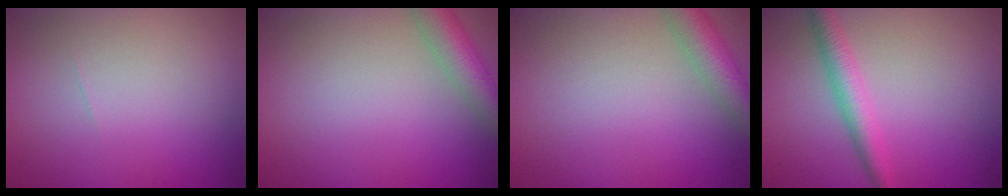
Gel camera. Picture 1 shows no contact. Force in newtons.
{"total": 4.4, "press": 4.4, "slide": 0.3}
{"total": 4.4, "press": 4.4, "slide": 0.3}
{"total": 3.1, "press": 3.1, "slide": 0.0}